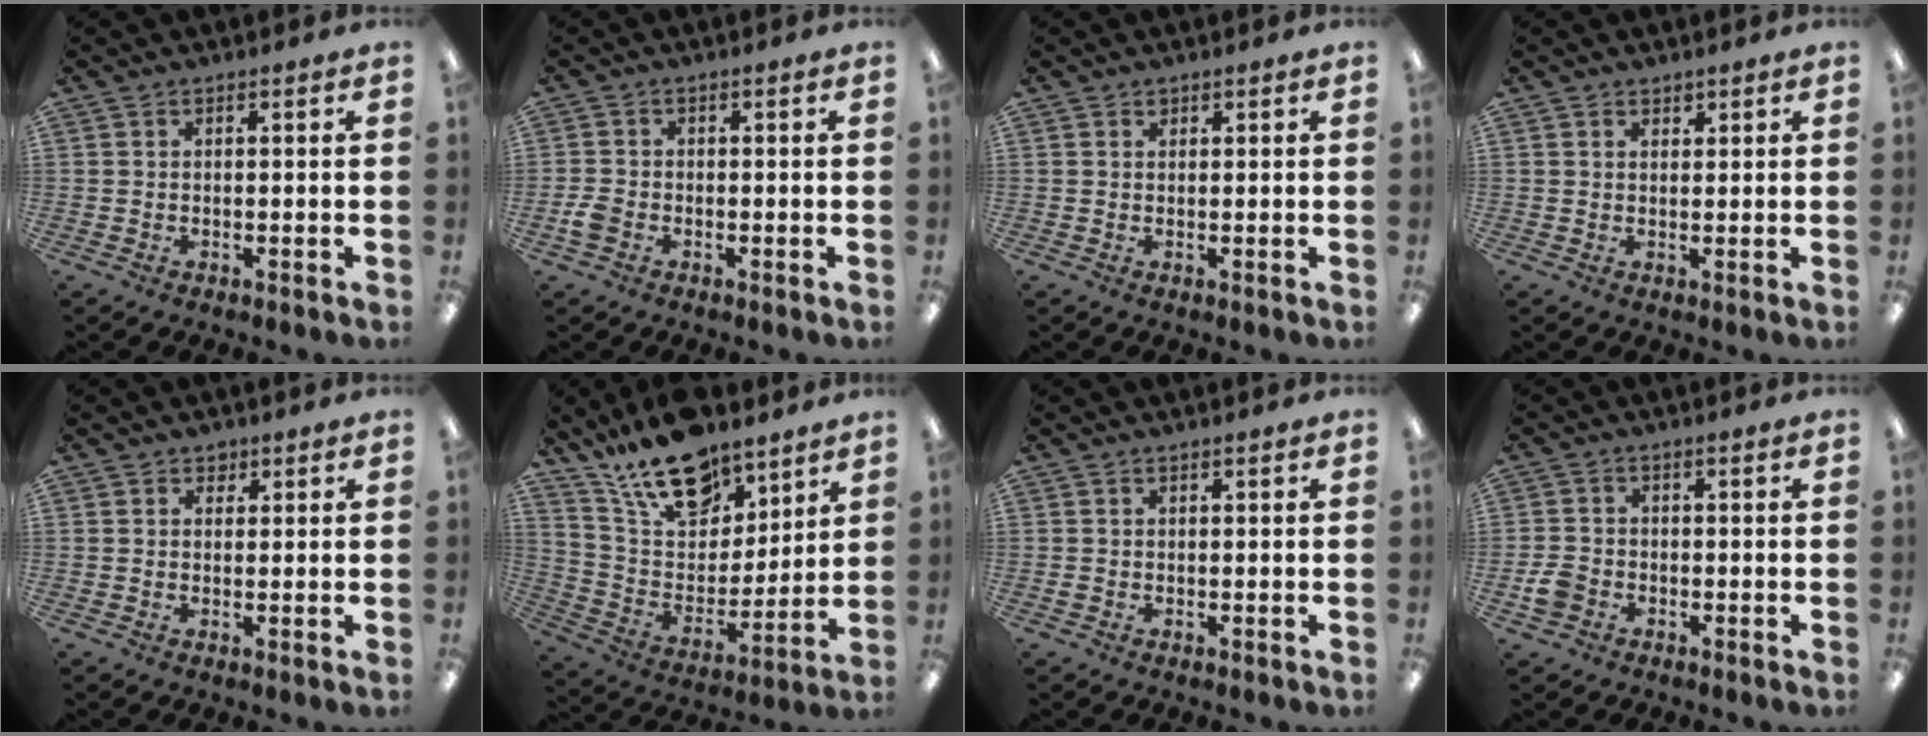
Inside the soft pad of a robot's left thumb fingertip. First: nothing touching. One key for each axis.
{"total": 2.8, "fx": -1.1, "fy": 1.9, "fz": 1.6, "tx": -0.032, "ty": 0.005, "tz": -0.021}
{"total": 0.7, "fx": 0.6, "fy": 0.4, "fz": 0.1, "tx": 0.006, "ty": -0.003, "tz": 0.009}
{"total": 1.3, "fx": 1.1, "fy": 0.7, "fz": 0.1, "tx": 0.008, "ty": -0.003, "tz": 0.020}
{"total": 1.5, "fx": 1.1, "fy": 1.1, "fz": 0.2, "tx": 0.003, "ty": -0.002, "tz": 0.018}
{"total": 18.3, "fx": 13.9, "fy": 8.8, "fz": 8.1, "tx": -0.153, "ty": -0.081, "tz": 0.250}
{"total": 0.5, "fx": 0.1, "fy": 0.4, "fz": 0.3, "tx": -0.005, "ty": 0.003, "tz": 0.001}
{"total": 3.6, "fx": -1.5, "fy": 2.8, "fz": 1.7, "tx": -0.032, "ty": 0.007, "tz": -0.029}